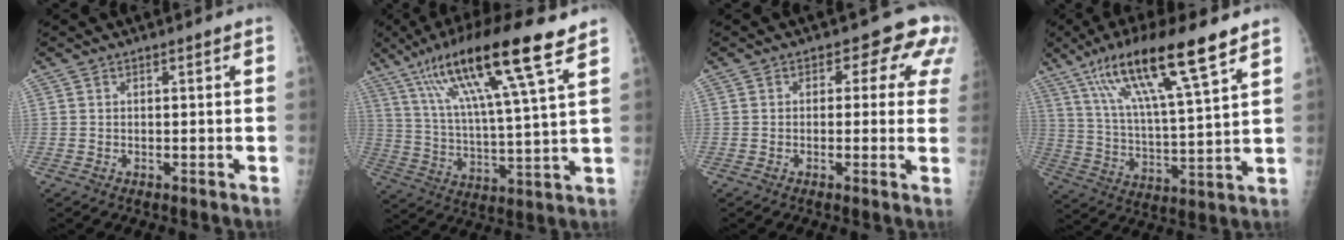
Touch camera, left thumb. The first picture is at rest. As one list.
[{"total": 19.7, "force": [11.3, 2.2, 16.0], "torque": [-0.285, -0.026, 0.197]}, {"total": 7.2, "force": [2.5, 4.7, 4.9], "torque": [-0.003, 0.003, 0.012]}, {"total": 18.7, "force": [11.5, 2.8, 14.5], "torque": [-0.254, -0.034, 0.208]}]